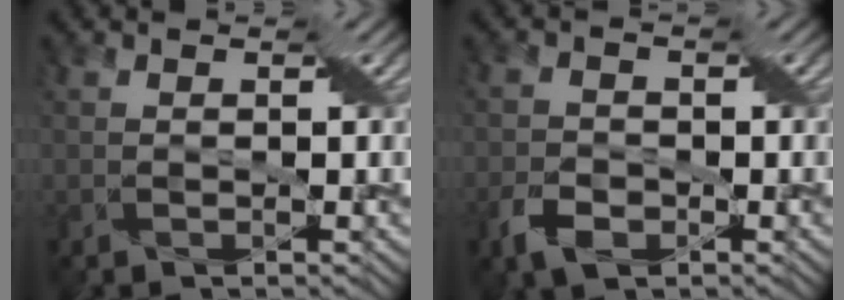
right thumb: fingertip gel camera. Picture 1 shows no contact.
{"total": 3.8, "force": [-2.0, 2.4, 2.2], "torque": [-0.050, -0.004, -0.045]}